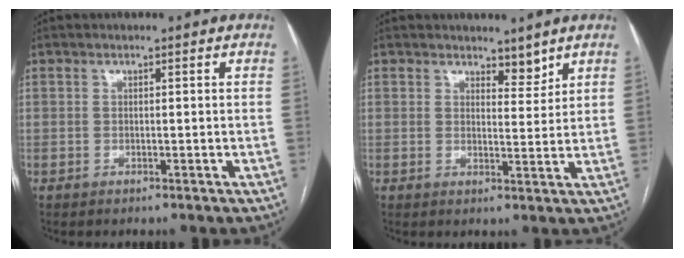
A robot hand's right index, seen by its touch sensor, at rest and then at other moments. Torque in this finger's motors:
{"motor_torque": [-0.37, 0.06, -0.06, 0.00]}